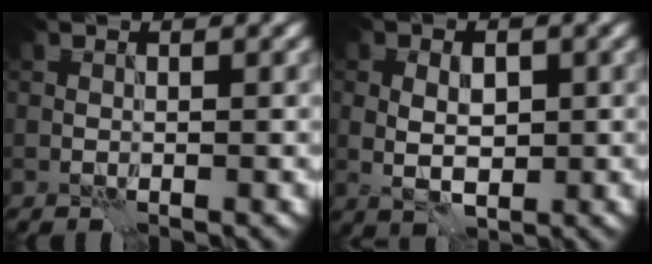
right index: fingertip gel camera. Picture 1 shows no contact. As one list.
[{"total": 3.2, "force": [0.1, 1.9, 2.6], "torque": [-0.047, 0.000, 0.002]}]